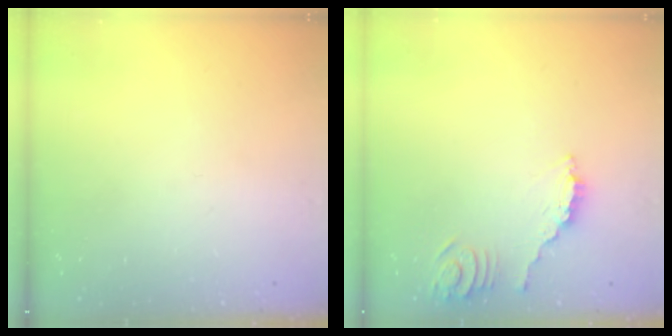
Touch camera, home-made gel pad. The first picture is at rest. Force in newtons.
{"total": 3.0, "press": 3.0, "slide": 0.1}